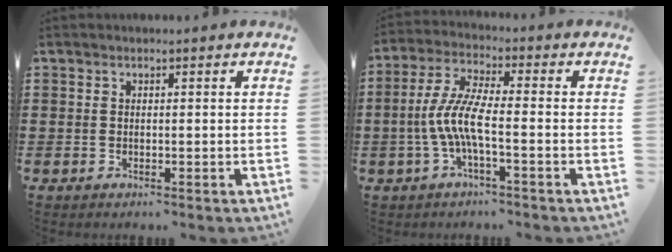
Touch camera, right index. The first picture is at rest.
{"total": 7.1, "force": [-2.3, 1.3, 6.6], "torque": [-0.163, -0.016, -0.054]}